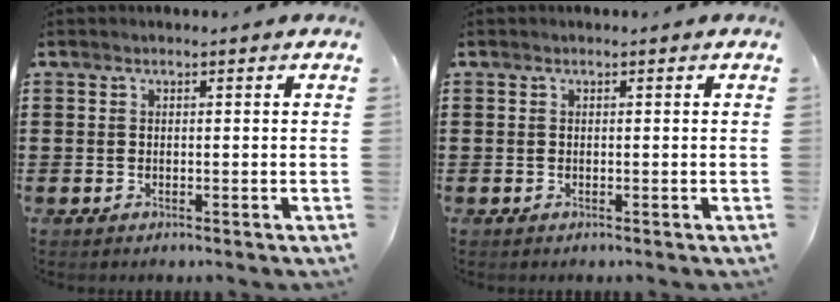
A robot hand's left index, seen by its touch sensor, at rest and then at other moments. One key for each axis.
{"total": 0.0}